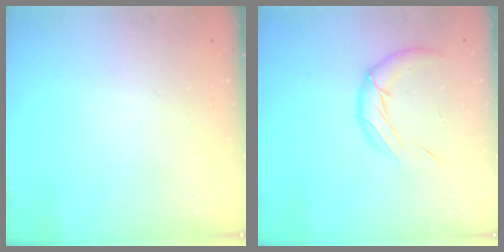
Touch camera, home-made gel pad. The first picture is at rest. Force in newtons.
{"total": 11.2, "press": 10.9, "slide": 2.4}